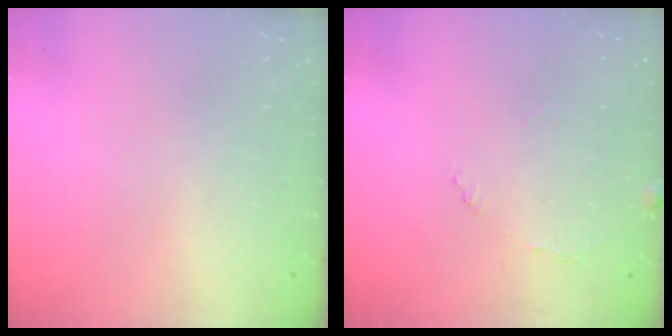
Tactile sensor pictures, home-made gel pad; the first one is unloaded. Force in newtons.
{"total": 7.1, "press": 7.1, "slide": 0.4}